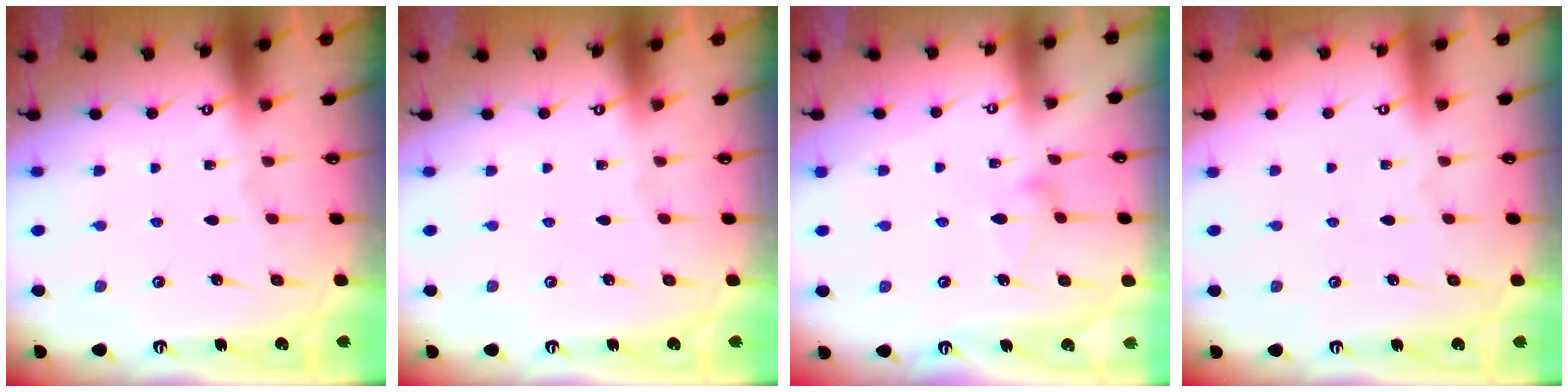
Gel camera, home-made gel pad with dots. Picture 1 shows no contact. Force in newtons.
{"total": 0.0}
{"total": 7.3, "press": 7.3, "slide": 0.3}
{"total": 3.9, "press": 3.9, "slide": 0.1}